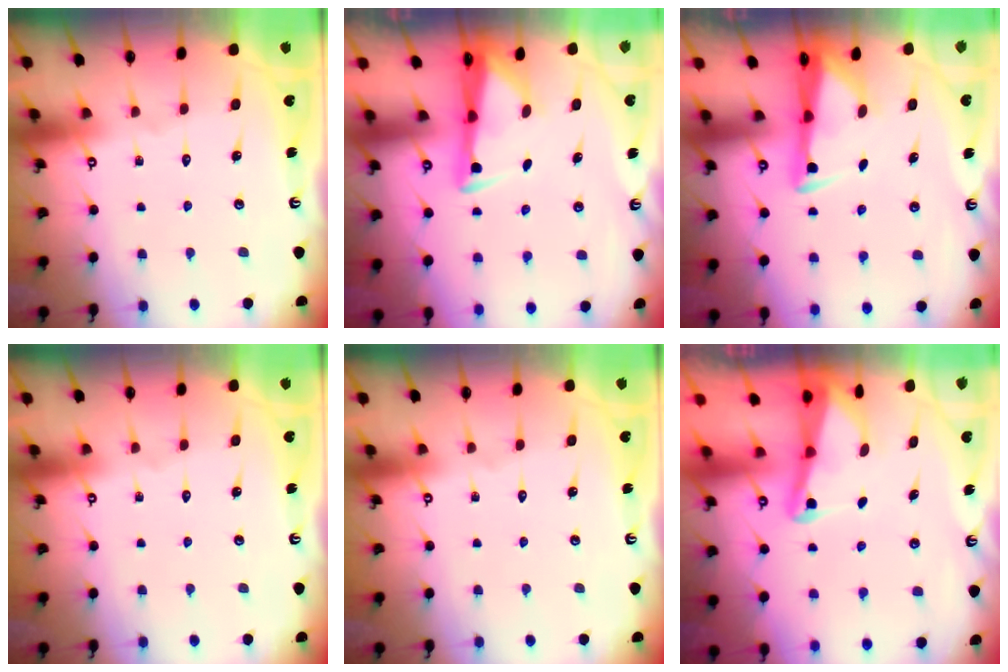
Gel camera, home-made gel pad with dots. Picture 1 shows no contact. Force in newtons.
{"total": 2.9, "press": 2.7, "slide": 0.9}
{"total": 2.9, "press": 2.7, "slide": 0.9}
{"total": 0.0}
{"total": 0.0}
{"total": 2.0, "press": 2.0, "slide": 0.3}